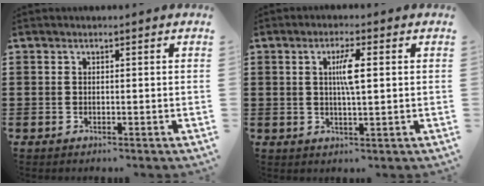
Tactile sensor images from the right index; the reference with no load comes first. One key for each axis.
{"total": 4.3, "fx": 0.7, "fy": 0.6, "fz": 4.2, "tx": -0.081, "ty": 0.001, "tz": 0.008}